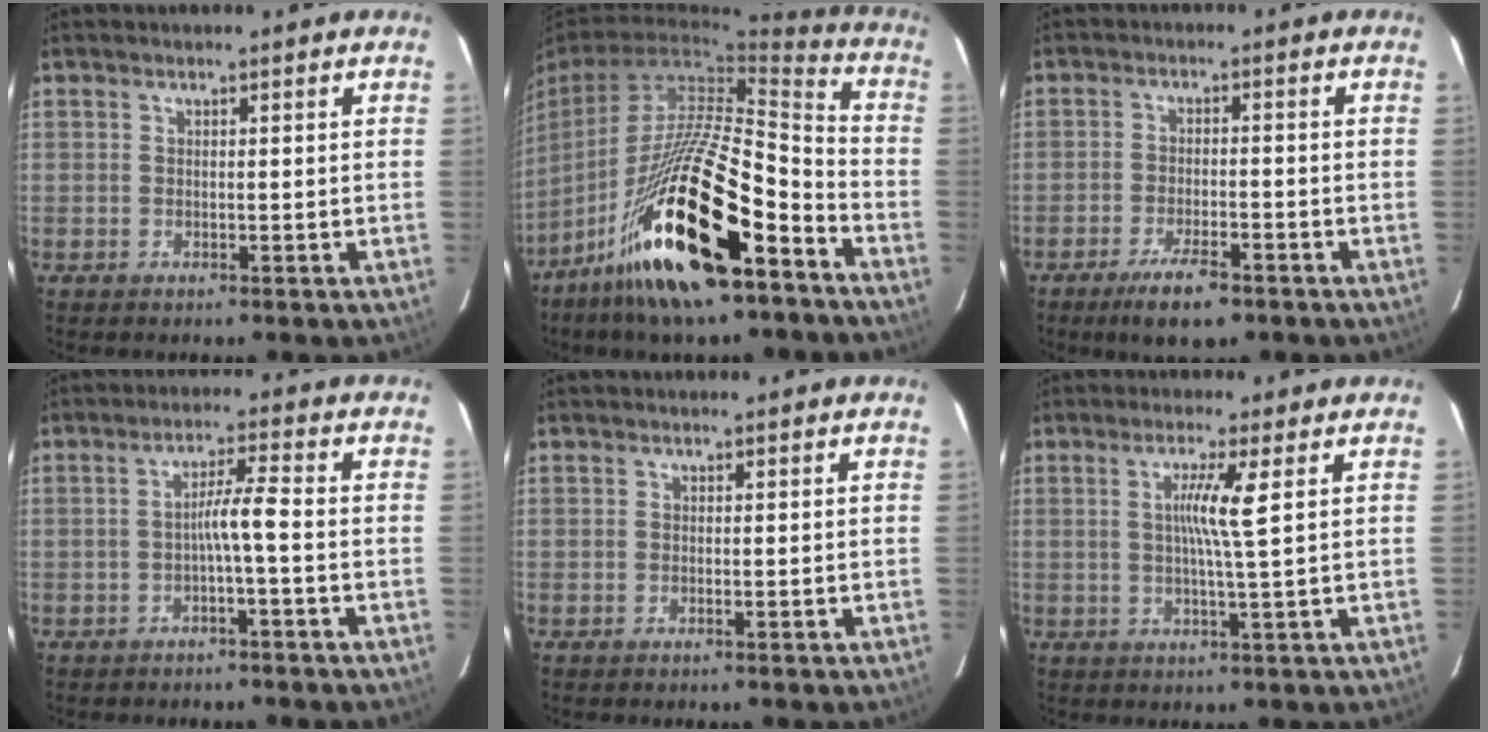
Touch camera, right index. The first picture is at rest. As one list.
[{"total": 25.5, "force": [-14.4, 5.0, 20.4], "torque": [-0.377, -0.038, -0.255]}, {"total": 6.6, "force": [-4.5, 1.8, 4.5], "torque": [-0.083, -0.008, -0.072]}, {"total": 3.9, "force": [-1.1, -0.4, 3.7], "torque": [-0.061, 0.012, -0.017]}, {"total": 0.0}, {"total": 5.1, "force": [1.2, -1.2, 4.8], "torque": [-0.092, -0.004, 0.022]}]